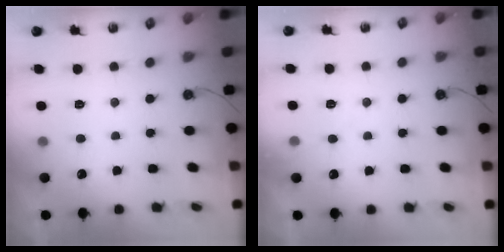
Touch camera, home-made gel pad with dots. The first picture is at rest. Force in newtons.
{"total": 4.2, "press": 4.1, "slide": 0.7}